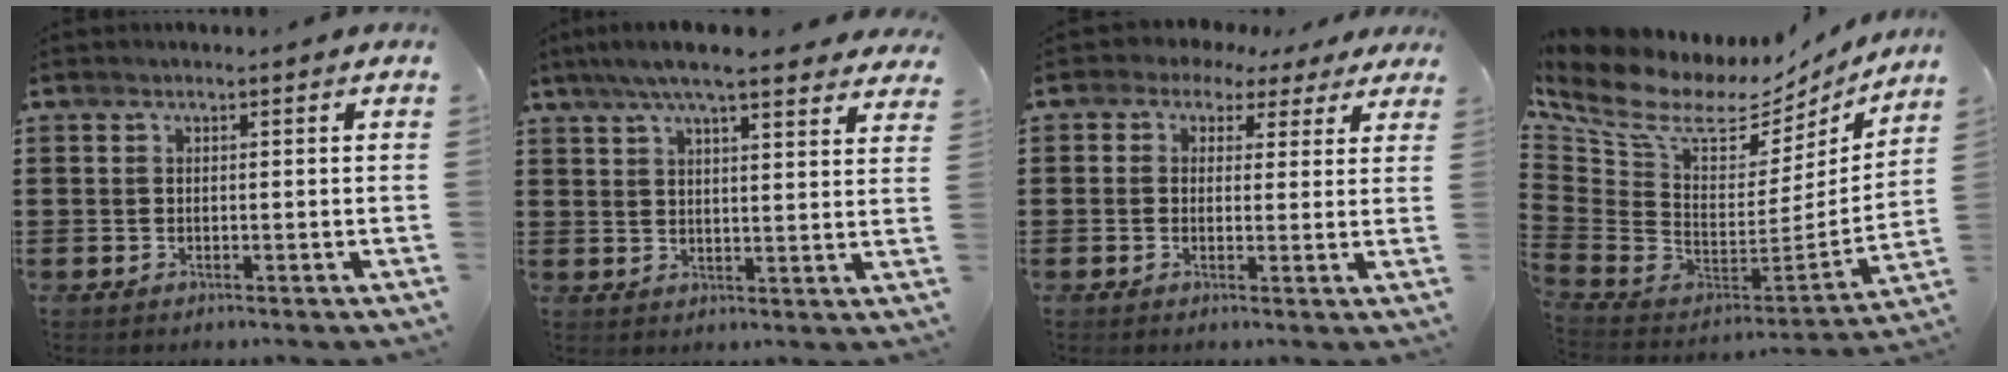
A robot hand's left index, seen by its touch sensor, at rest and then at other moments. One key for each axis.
{"total": 7.2, "fx": 6.1, "fy": 0.8, "fz": 3.7, "tx": -0.089, "ty": -0.012, "tz": 0.109}
{"total": 2.7, "fx": 1.3, "fy": 2.2, "fz": 0.8, "tx": -0.030, "ty": 0.002, "tz": 0.021}
{"total": 10.2, "fx": 7.2, "fy": 4.5, "fz": 5.7, "tx": -0.169, "ty": -0.067, "tz": 0.115}